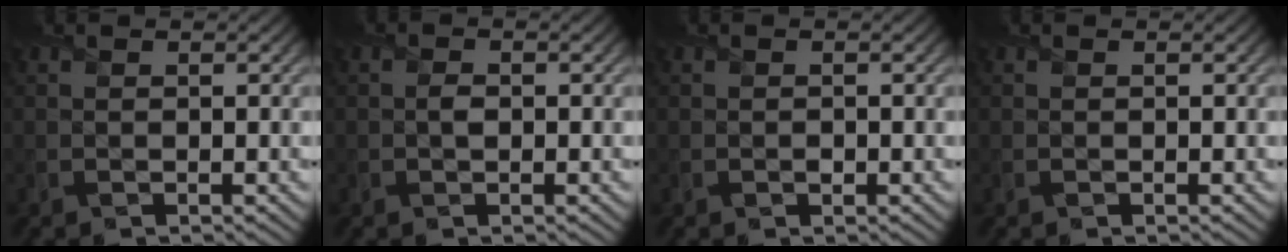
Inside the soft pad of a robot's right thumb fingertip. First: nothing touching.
{"total": 1.0, "force": [-0.1, 0.7, 0.7], "torque": [-0.012, -0.002, -0.005]}
{"total": 0.6, "force": [-0.2, 0.5, 0.2], "torque": [-0.001, -0.004, -0.004]}
{"total": 0.0}